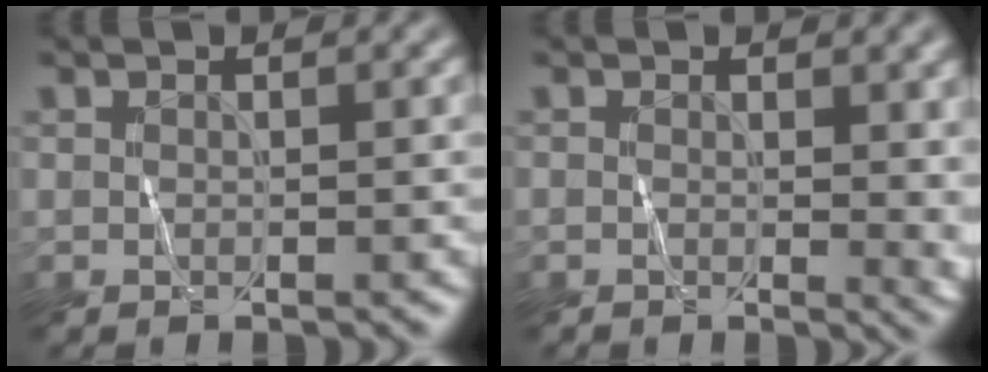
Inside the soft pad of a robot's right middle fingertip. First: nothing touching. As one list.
[{"total": 3.6, "force": [0.3, 1.7, 3.1], "torque": [-0.027, -0.004, 0.006]}]